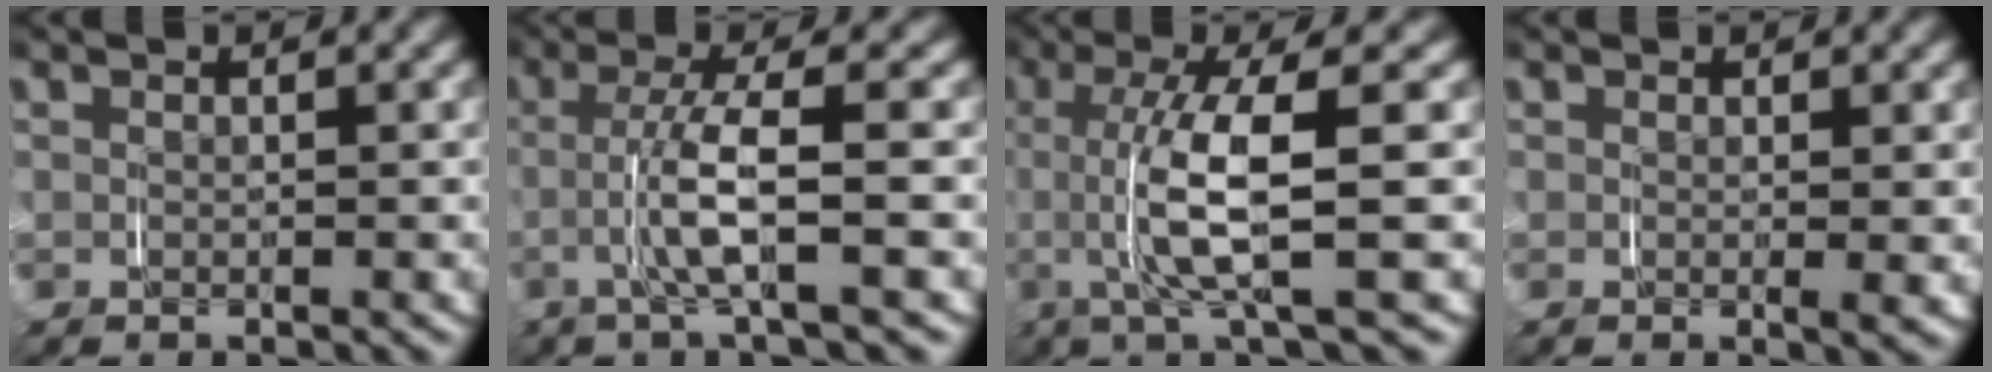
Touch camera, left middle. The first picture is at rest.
{"total": 4.0, "force": [-0.6, -0.1, 4.0], "torque": [-0.082, 0.003, -0.015]}
{"total": 6.1, "force": [-0.2, 0.6, 6.0], "torque": [-0.121, 0.002, -0.009]}
{"total": 0.8, "force": [0.3, -0.1, 0.8], "torque": [-0.007, -0.006, 0.006]}